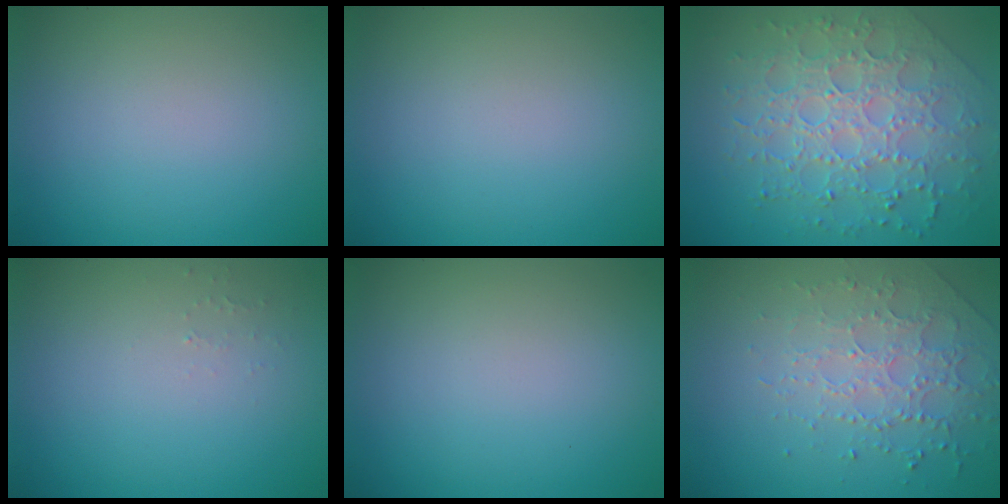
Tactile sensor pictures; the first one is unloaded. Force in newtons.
{"total": 0.0}
{"total": 7.8, "press": 5.6, "slide": 5.5}
{"total": 0.5, "press": 0.5, "slide": 0.1}
{"total": 0.0}
{"total": 2.6, "press": 2.4, "slide": 1.1}